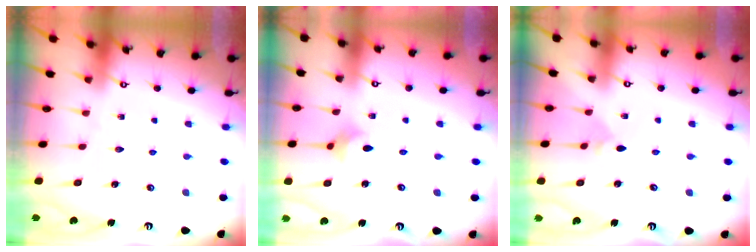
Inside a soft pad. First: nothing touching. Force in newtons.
{"total": 4.2, "press": 4.2, "slide": 0.7}
{"total": 1.9, "press": 1.9, "slide": 0.3}